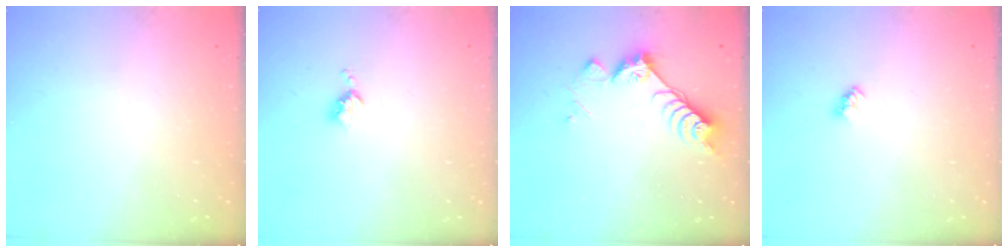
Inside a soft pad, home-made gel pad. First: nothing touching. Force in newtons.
{"total": 3.3, "press": 3.3, "slide": 0.4}
{"total": 8.3, "press": 8.2, "slide": 0.7}
{"total": 2.4, "press": 2.4, "slide": 0.2}